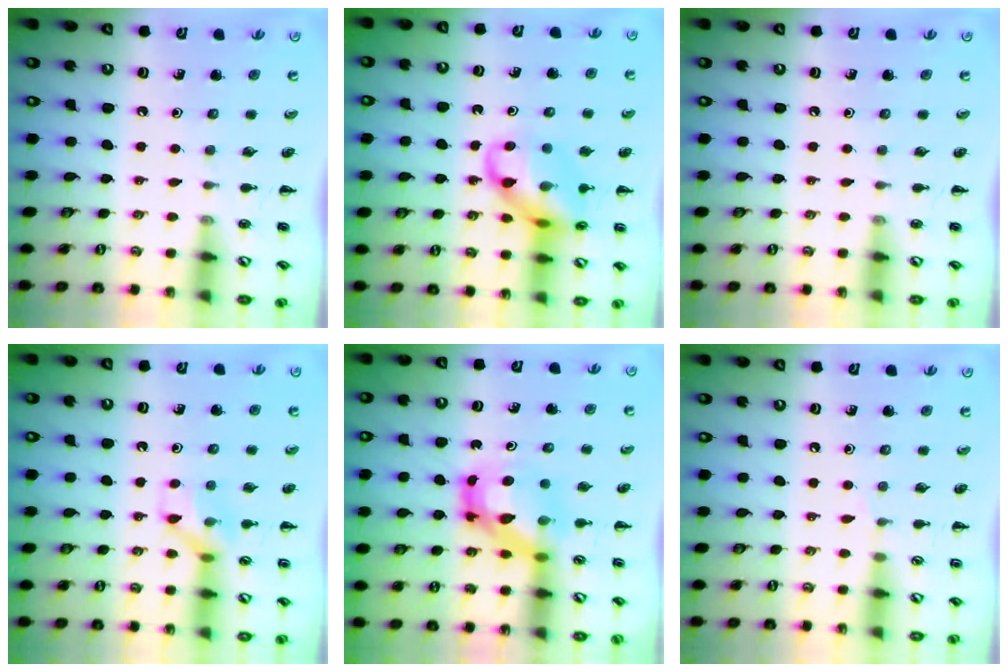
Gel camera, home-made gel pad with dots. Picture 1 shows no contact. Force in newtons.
{"total": 13.8, "press": 13.8, "slide": 1.1}
{"total": 0.0}
{"total": 9.3, "press": 9.3, "slide": 0.6}
{"total": 7.0, "press": 6.9, "slide": 1.3}
{"total": 2.9, "press": 2.7, "slide": 1.1}